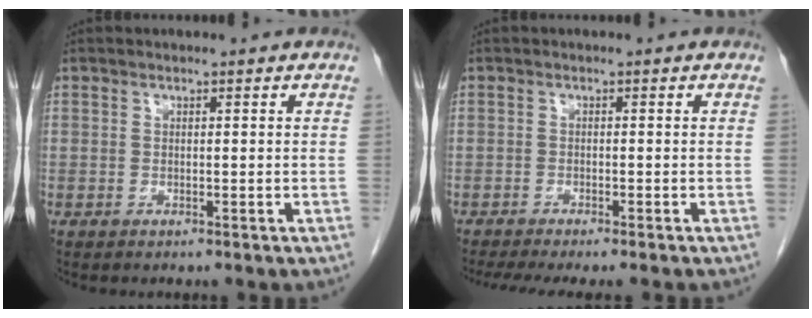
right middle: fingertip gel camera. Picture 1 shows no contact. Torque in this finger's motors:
{"motor_torque": [0.70, -0.53, 0.22, 0.06]}